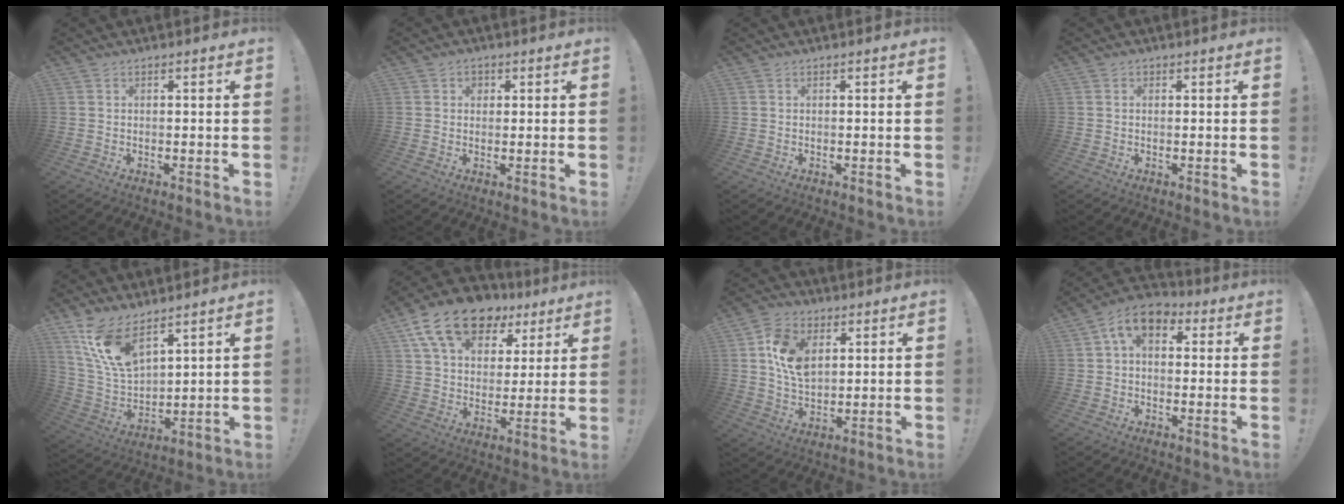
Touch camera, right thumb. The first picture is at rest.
{"total": 2.1, "force": [0.4, 1.8, 1.0], "torque": [-0.013, 0.001, 0.005]}
{"total": 0.0}
{"total": 0.0}
{"total": 13.7, "force": [9.6, 5.9, 7.8], "torque": [-0.170, -0.057, 0.186]}
{"total": 18.3, "force": [11.1, 10.5, 10.1], "torque": [-0.167, -0.063, 0.202]}
{"total": 12.3, "force": [4.1, 8.6, 7.7], "torque": [-0.139, -0.001, 0.079]}
{"total": 8.8, "force": [3.2, 5.4, 6.2], "torque": [-0.110, 0.003, 0.066]}